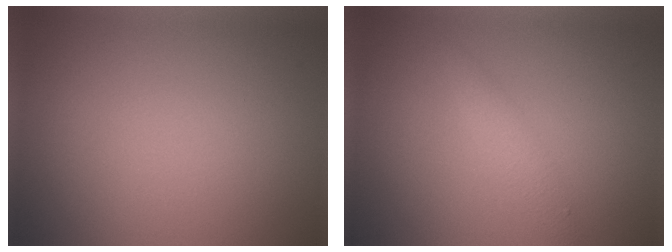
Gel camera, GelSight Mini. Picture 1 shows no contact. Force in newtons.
{"total": 1.6, "press": 1.6, "slide": 0.1}